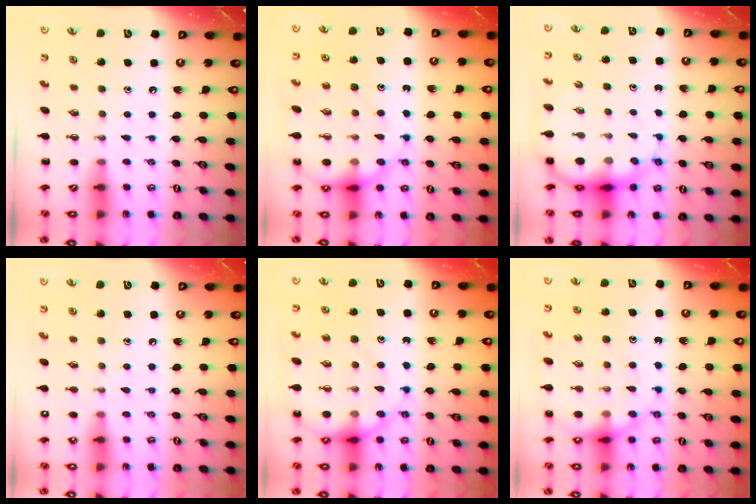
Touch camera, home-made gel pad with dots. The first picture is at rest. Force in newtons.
{"total": 17.6, "press": 17.3, "slide": 2.9}
{"total": 11.8, "press": 11.2, "slide": 3.5}
{"total": 6.0, "press": 5.8, "slide": 1.7}
{"total": 17.6, "press": 17.3, "slide": 2.9}
{"total": 17.0, "press": 16.8, "slide": 2.8}